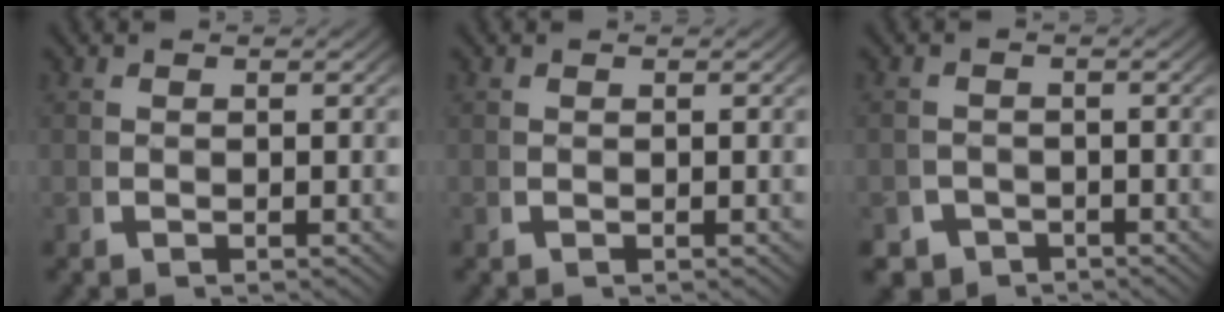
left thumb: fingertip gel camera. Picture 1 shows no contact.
{"total": 0.0}
{"total": 4.1, "force": [-3.6, 1.9, 0.2], "torque": [0.008, -0.022, -0.063]}